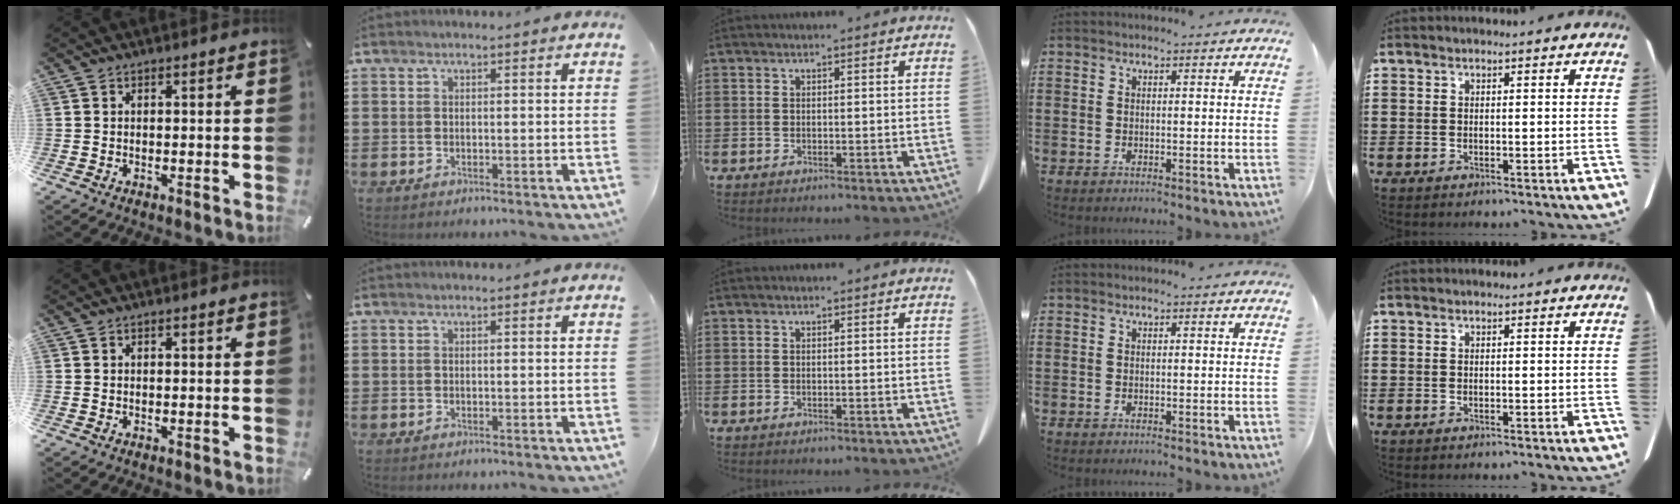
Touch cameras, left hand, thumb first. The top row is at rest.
{}